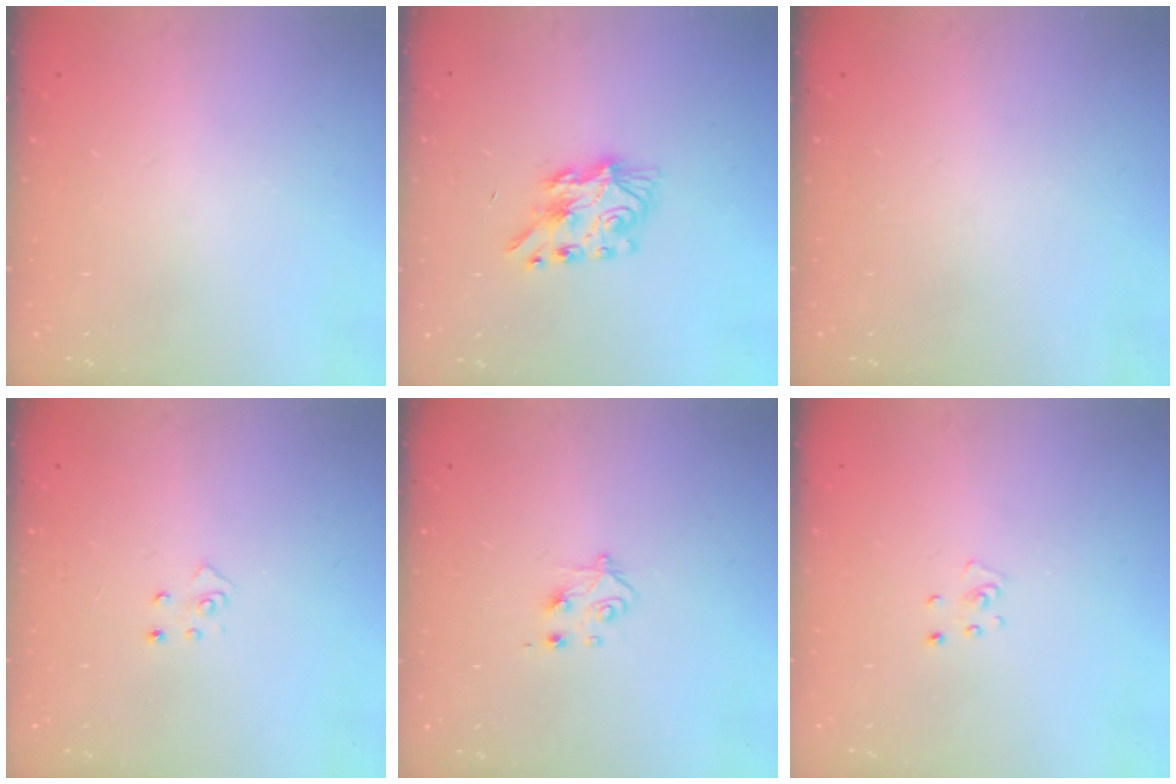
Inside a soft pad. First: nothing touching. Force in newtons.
{"total": 7.2, "press": 7.2, "slide": 0.2}
{"total": 0.0}
{"total": 4.2, "press": 4.2, "slide": 0.3}
{"total": 4.1, "press": 4.1, "slide": 0.5}
{"total": 3.2, "press": 3.2, "slide": 0.4}